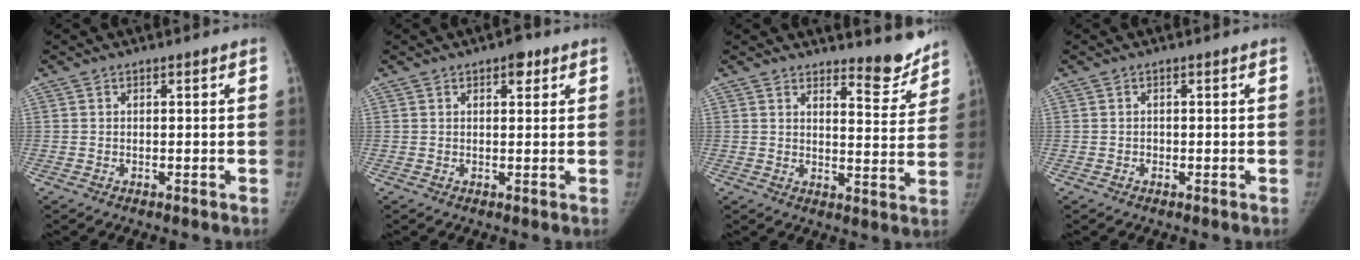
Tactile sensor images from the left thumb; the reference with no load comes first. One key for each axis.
{"total": 2.6, "fx": 1.5, "fy": 1.3, "fz": 1.8, "tx": -0.014, "ty": -0.003, "tz": 0.017}
{"total": 7.4, "fx": 6.8, "fy": 1.8, "fz": 2.2, "tx": -0.002, "ty": -0.067, "tz": 0.088}
{"total": 0.6, "fx": -0.3, "fy": 0.6, "fz": 0.1, "tx": 0.002, "ty": 0.003, "tz": -0.005}